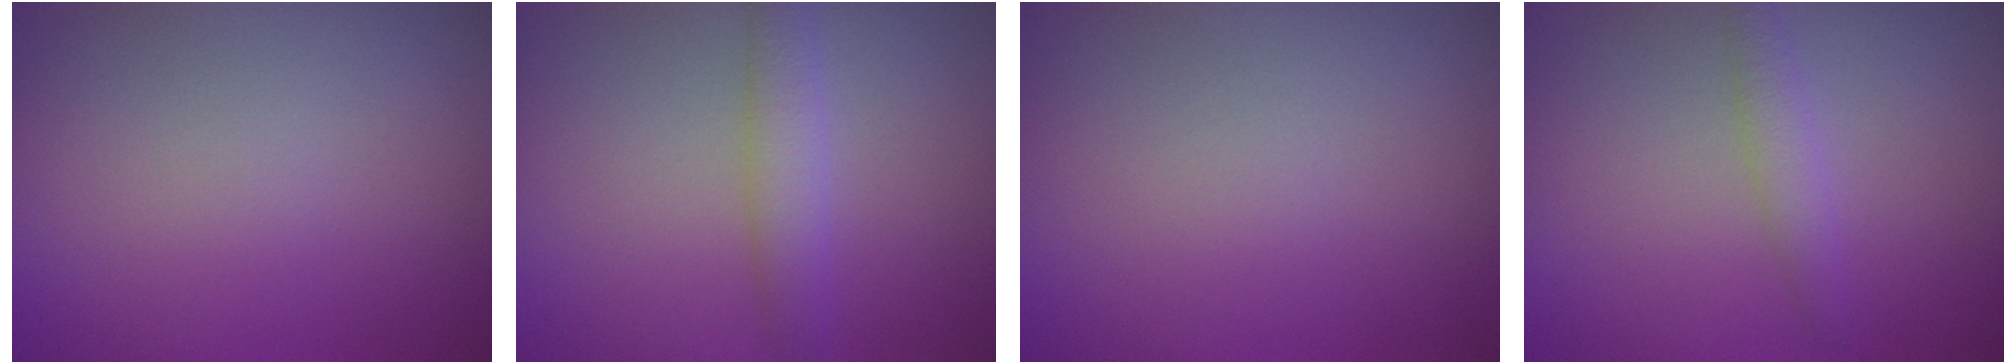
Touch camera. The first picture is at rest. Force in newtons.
{"total": 2.8, "press": 2.8, "slide": 0.1}
{"total": 0.0}
{"total": 1.7, "press": 1.7, "slide": 0.0}